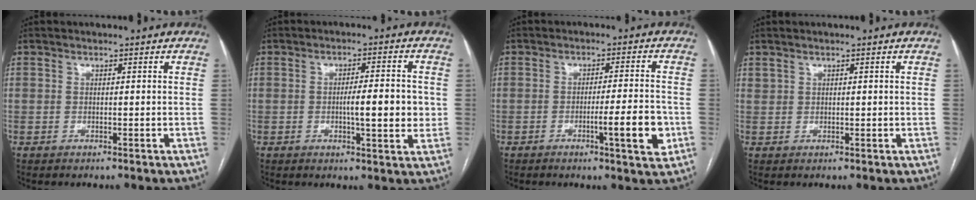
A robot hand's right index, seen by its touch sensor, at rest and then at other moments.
{"total": 7.2, "force": [-0.5, 1.2, 7.1], "torque": [-0.110, -0.002, -0.008]}
{"total": 7.2, "force": [-2.4, 0.3, 6.7], "torque": [-0.097, -0.006, -0.033]}
{"total": 1.1, "force": [0.9, 0.5, 0.2], "torque": [-0.002, 0.003, 0.017]}